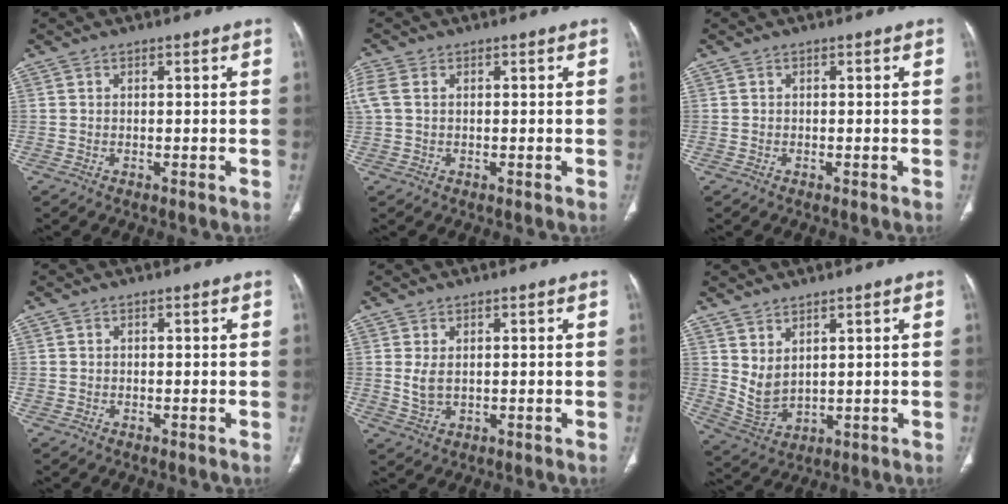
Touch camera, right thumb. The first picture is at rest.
{"total": 3.4, "force": [0.5, 2.3, 2.4], "torque": [-0.086, 0.013, 0.010]}
{"total": 0.0}
{"total": 0.7, "force": [-0.2, 0.7, 0.1], "torque": [0.001, 0.003, -0.003]}
{"total": 3.3, "force": [0.4, 2.1, 2.4], "torque": [-0.047, -0.007, 0.015]}
{"total": 5.8, "force": [2.6, 3.1, 4.2], "torque": [-0.071, -0.025, 0.069]}